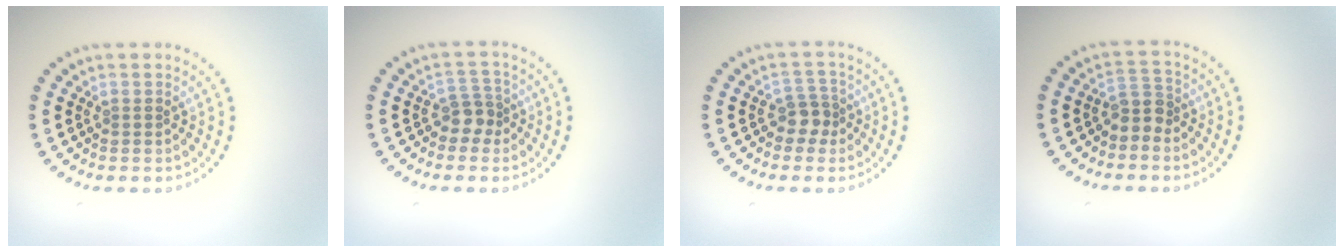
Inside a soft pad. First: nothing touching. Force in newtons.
{"total": 2.0, "press": 1.6, "slide": 1.1}
{"total": 2.1, "press": 1.7, "slide": 1.2}
{"total": 2.2, "press": 1.7, "slide": 1.4}